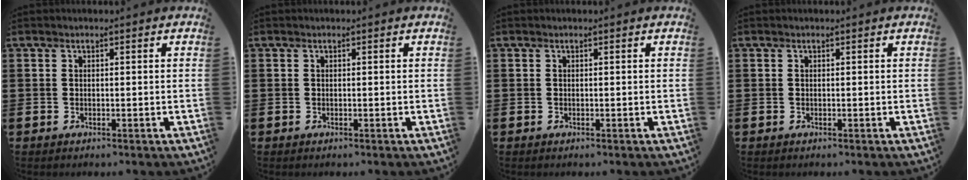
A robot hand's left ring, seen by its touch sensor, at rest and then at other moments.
{"total": 0.0}
{"total": 0.0}
{"total": 0.0}